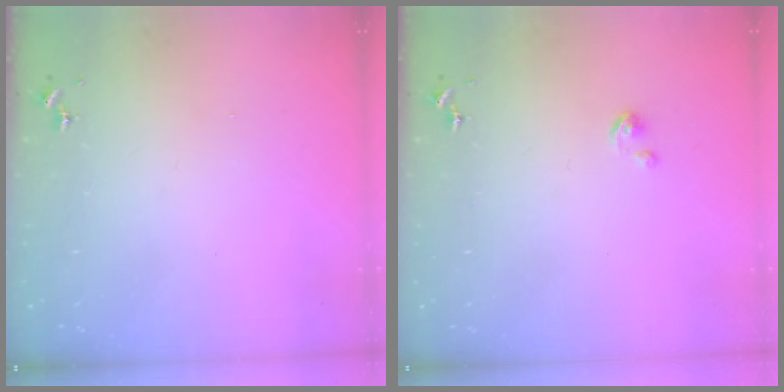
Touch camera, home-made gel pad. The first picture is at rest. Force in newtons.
{"total": 2.2, "press": 2.2, "slide": 0.2}